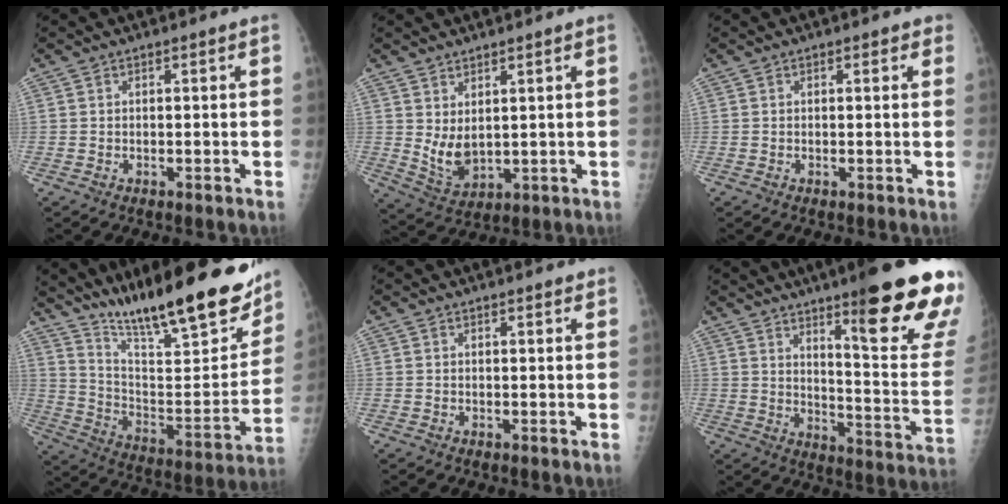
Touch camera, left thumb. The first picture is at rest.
{"total": 6.6, "force": [2.7, 3.1, 5.1], "torque": [-0.085, -0.032, 0.065]}
{"total": 1.2, "force": [0.8, 0.6, 0.7], "torque": [0.002, -0.002, 0.005]}
{"total": 27.7, "force": [20.8, 5.7, 17.3], "torque": [-0.244, -0.095, 0.323]}
{"total": 2.5, "force": [2.3, 0.5, 0.9], "torque": [-0.002, -0.004, 0.024]}
{"total": 23.5, "force": [14.1, 3.1, 18.5], "torque": [-0.222, -0.076, 0.204]}